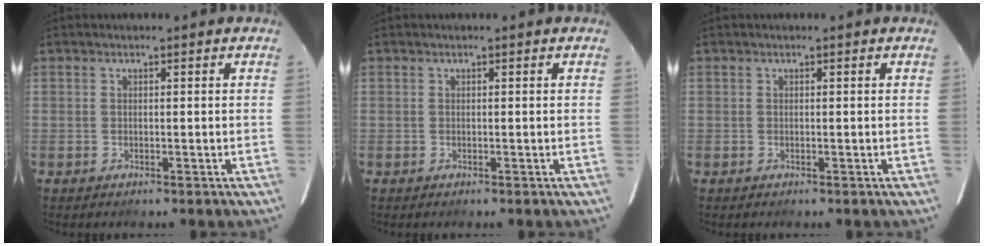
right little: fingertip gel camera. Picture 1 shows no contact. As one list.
[{"total": 0.0}, {"total": 0.0}]